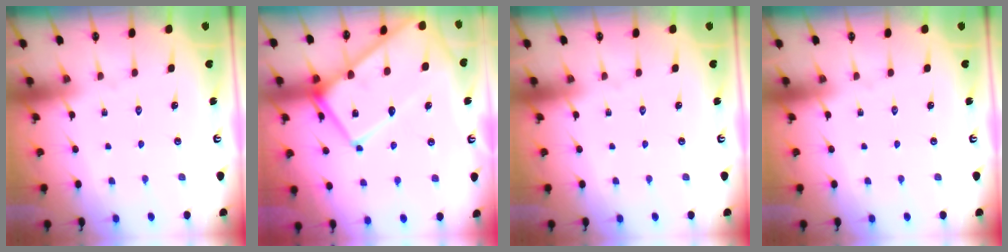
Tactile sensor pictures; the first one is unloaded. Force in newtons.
{"total": 16.1, "press": 16.1, "slide": 1.5}
{"total": 0.0}
{"total": 0.0}